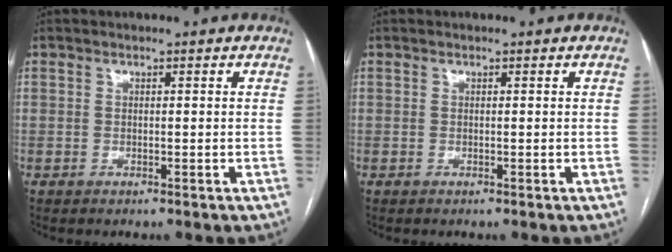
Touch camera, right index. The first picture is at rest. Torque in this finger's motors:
{"motor_torque": [-0.05, 0.05, 0.00, 0.00]}